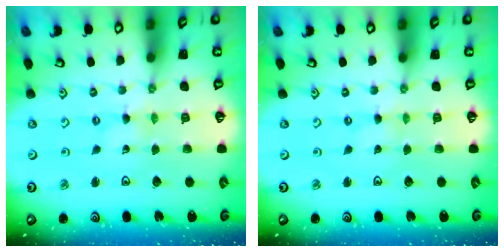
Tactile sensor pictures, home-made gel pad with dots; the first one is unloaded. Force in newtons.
{"total": 0.0}